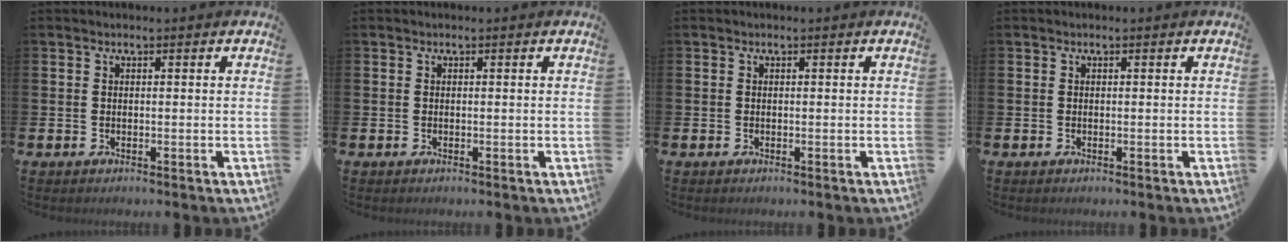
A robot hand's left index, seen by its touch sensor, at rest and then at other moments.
{"total": 0.0}
{"total": 0.0}
{"total": 0.0}